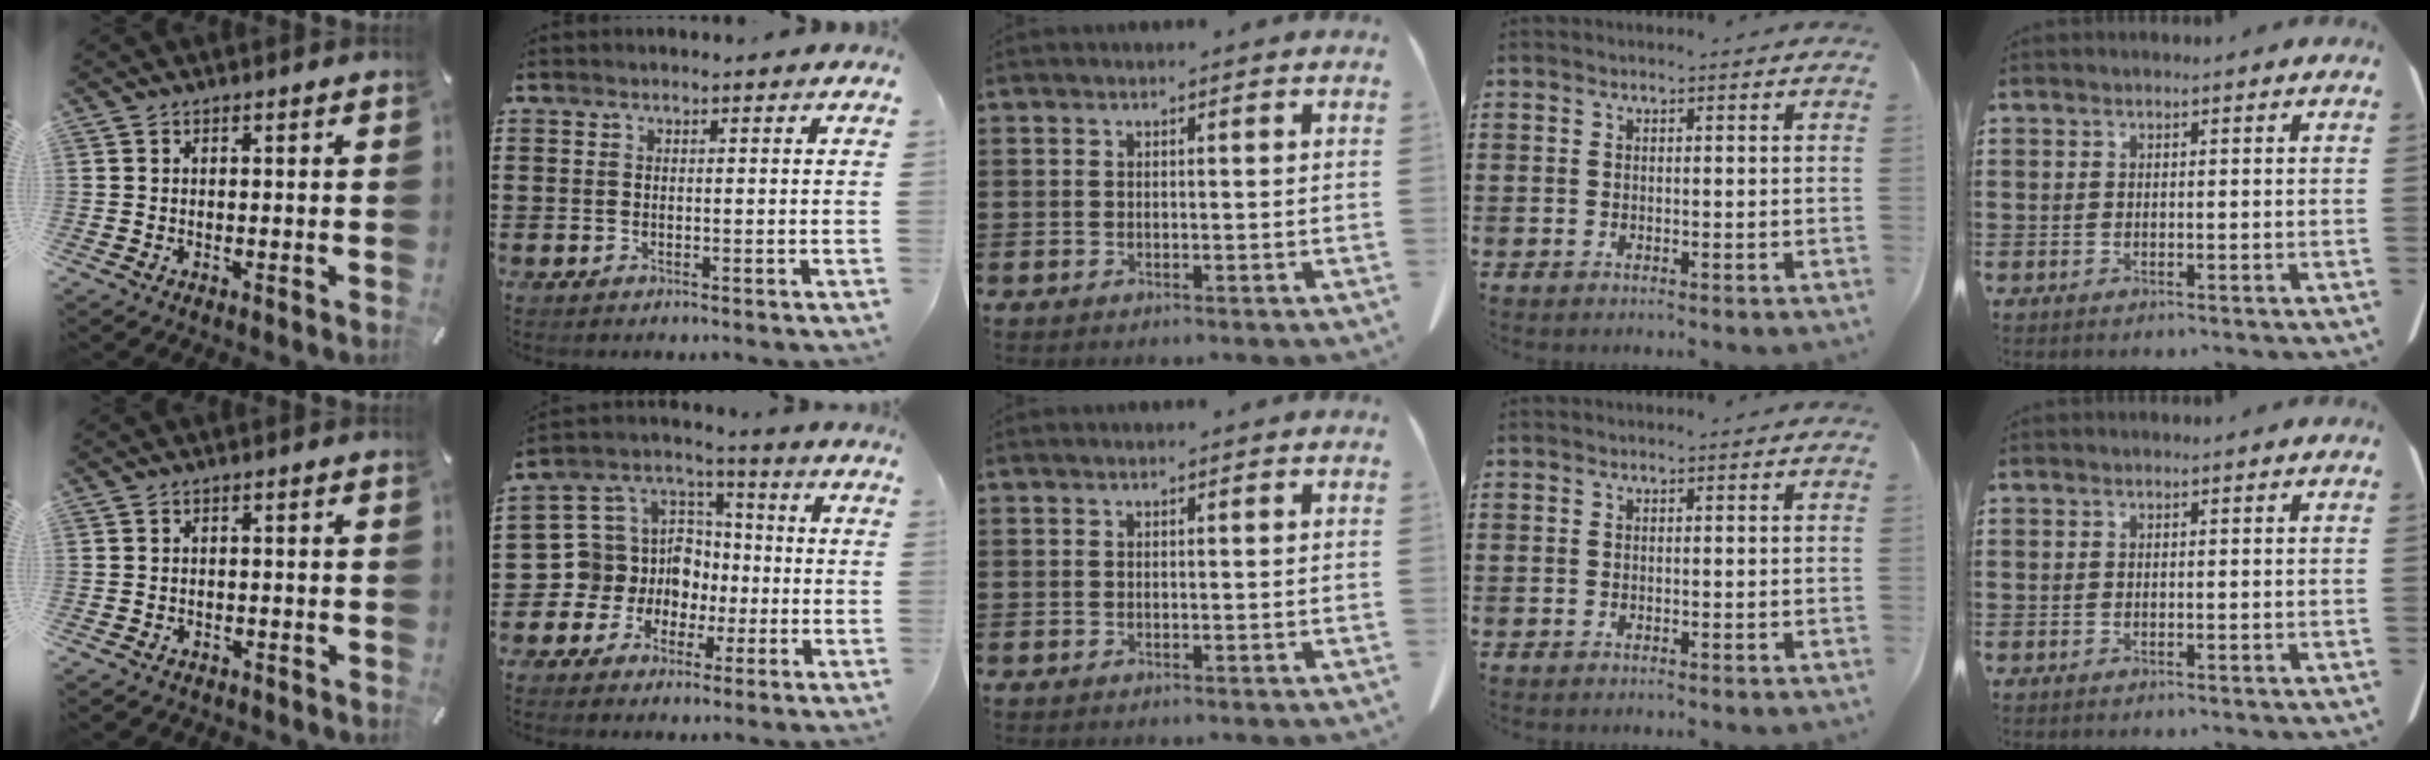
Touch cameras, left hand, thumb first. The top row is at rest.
{"thumb": {"total": 1.7, "force": [-1.3, 1.0, 0.3], "torque": [-0.014, 0.005, -0.033]}, "index": {"total": 10.3, "force": [-1.7, 9.9, 2.3], "torque": [-0.100, -0.001, -0.027]}}